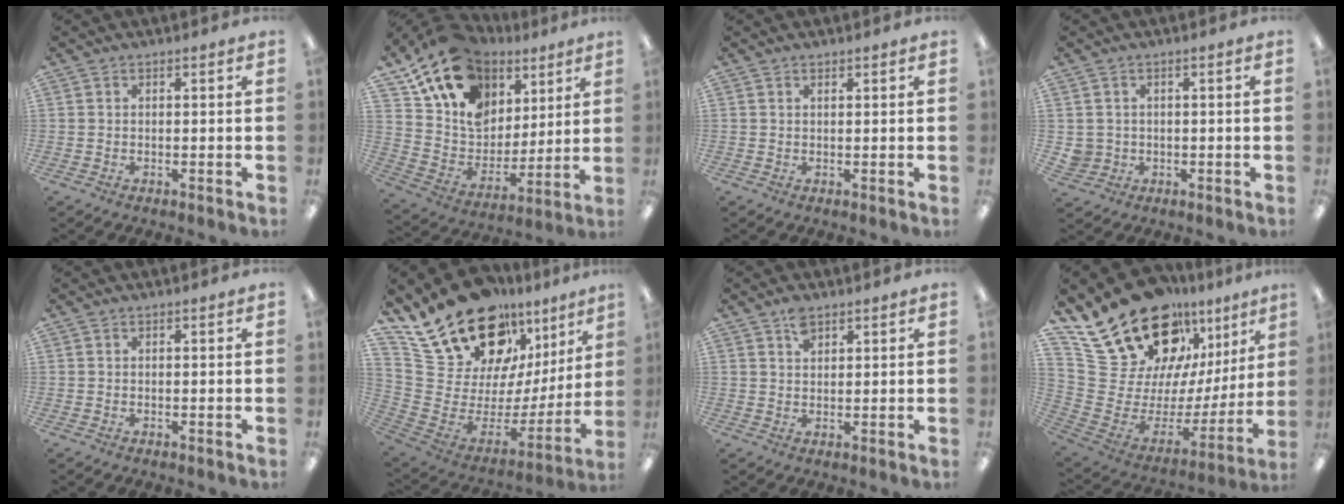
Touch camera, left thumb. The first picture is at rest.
{"total": 18.3, "force": [11.3, 12.4, 7.5], "torque": [-0.149, -0.066, 0.210]}
{"total": 0.7, "force": [0.4, 0.1, 0.5], "torque": [-0.012, -0.002, 0.008]}
{"total": 2.7, "force": [0.0, 2.7, 0.0], "torque": [-0.008, 0.002, 0.000]}
{"total": 0.0}
{"total": 23.1, "force": [17.9, 10.8, 9.8], "torque": [-0.178, -0.133, 0.340]}
{"total": 3.2, "force": [2.1, 1.8, 1.4], "torque": [-0.017, -0.008, 0.037]}
{"total": 25.7, "force": [18.5, 13.2, 11.9], "torque": [-0.215, -0.137, 0.361]}